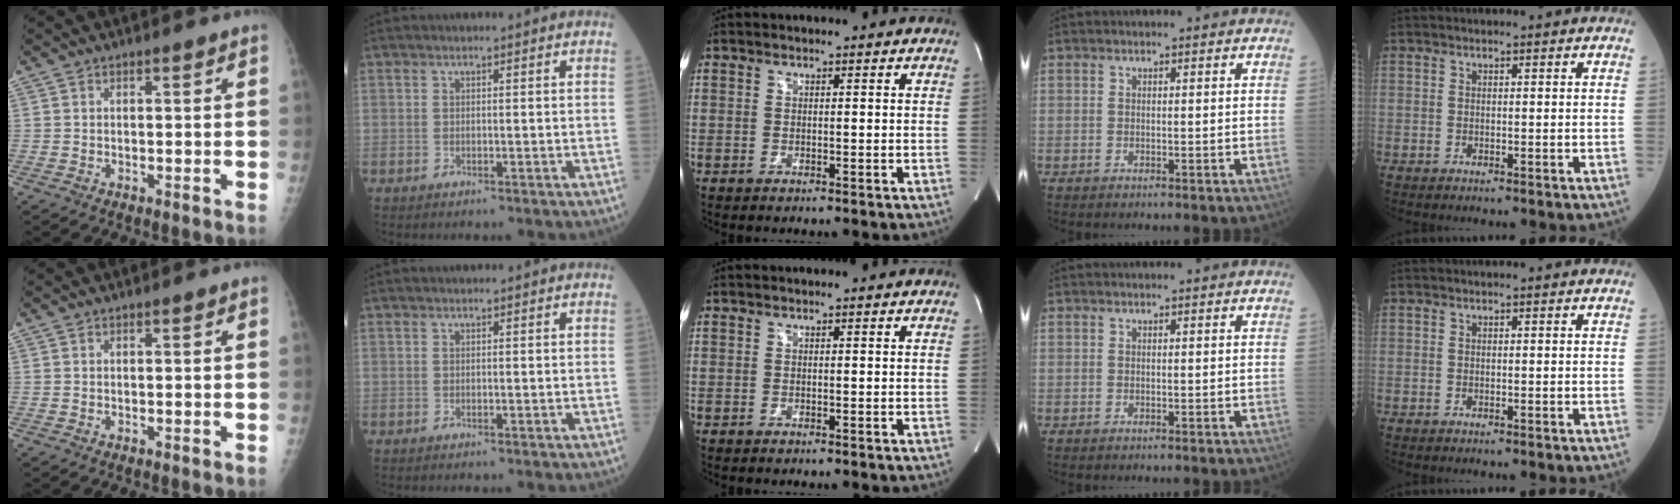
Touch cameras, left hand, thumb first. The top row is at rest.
{}